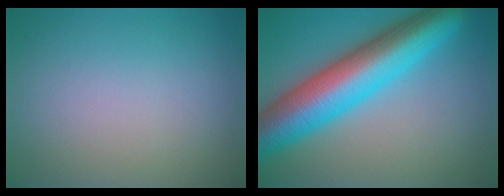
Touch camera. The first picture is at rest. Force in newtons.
{"total": 10.7, "press": 10.7, "slide": 0.1}